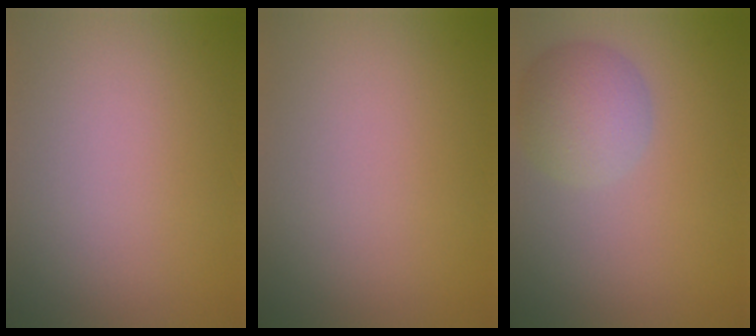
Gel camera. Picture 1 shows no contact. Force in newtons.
{"total": 0.0}
{"total": 4.3, "press": 4.3, "slide": 0.4}